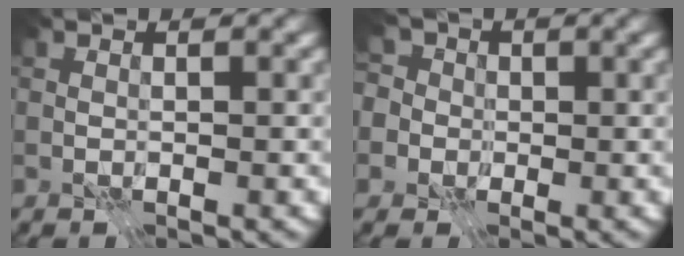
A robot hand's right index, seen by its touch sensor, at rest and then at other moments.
{"total": 7.9, "force": [2.5, 6.6, 3.6], "torque": [-0.057, 0.035, -0.006]}